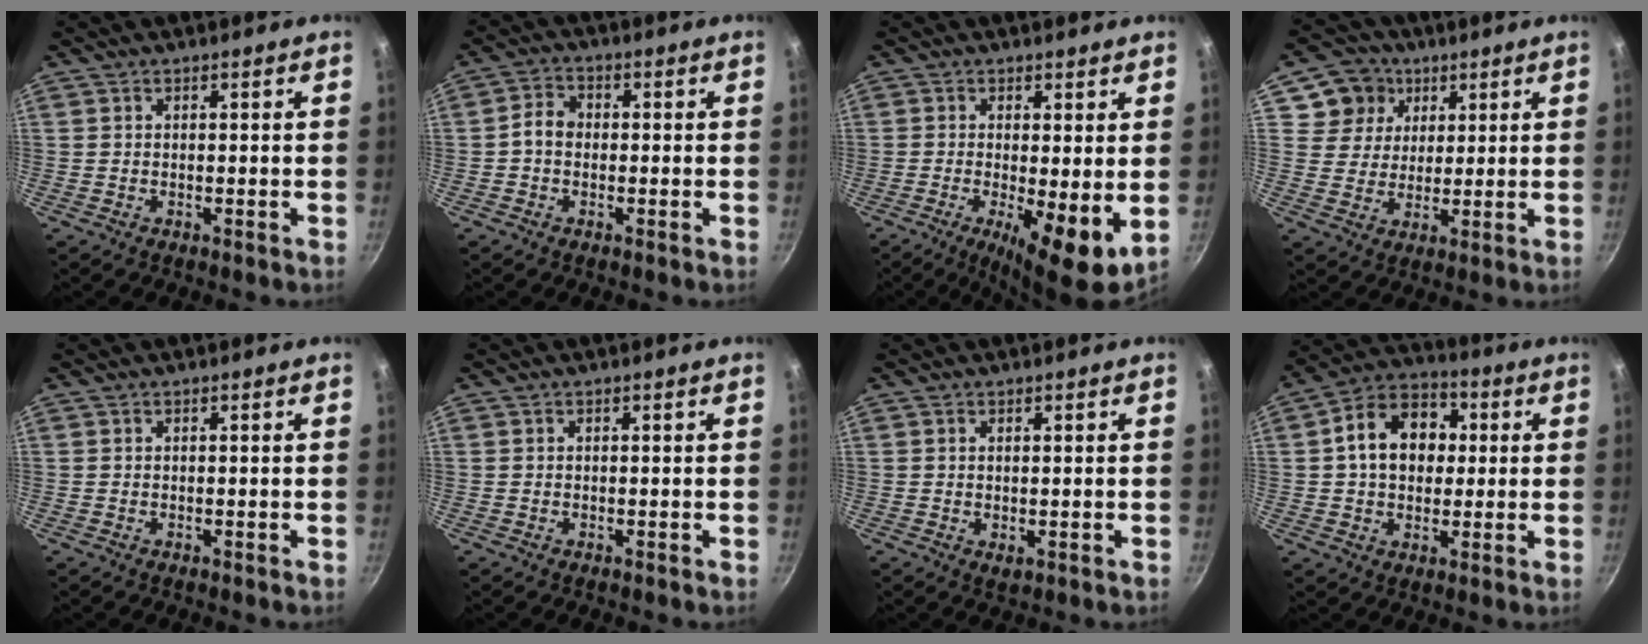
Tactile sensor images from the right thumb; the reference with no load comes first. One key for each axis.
{"total": 3.9, "fx": -0.4, "fy": 3.1, "fz": 2.4, "tx": -0.037, "ty": 0.018, "tz": -0.019}
{"total": 9.4, "fx": -1.1, "fy": 2.5, "fz": 9.0, "tx": -0.136, "ty": -0.016, "tz": -0.012}
{"total": 8.8, "fx": 3.9, "fy": 7.6, "fz": 1.9, "tx": 0.001, "ty": -0.004, "tz": 0.061}
{"total": 0.0}
{"total": 0.0}
{"total": 1.4, "fx": 0.2, "fy": 0.6, "fz": 1.2, "tx": -0.019, "ty": -0.005, "tz": 0.003}
{"total": 13.7, "fx": 1.9, "fy": 10.3, "fz": 8.8, "tx": -0.110, "ty": 0.023, "tz": 0.015}